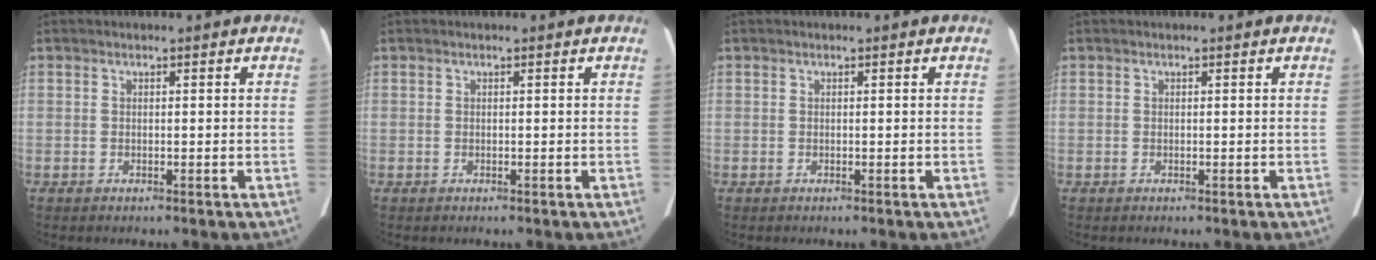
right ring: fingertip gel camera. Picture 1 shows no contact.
{"total": 0.0}
{"total": 0.0}
{"total": 0.0}